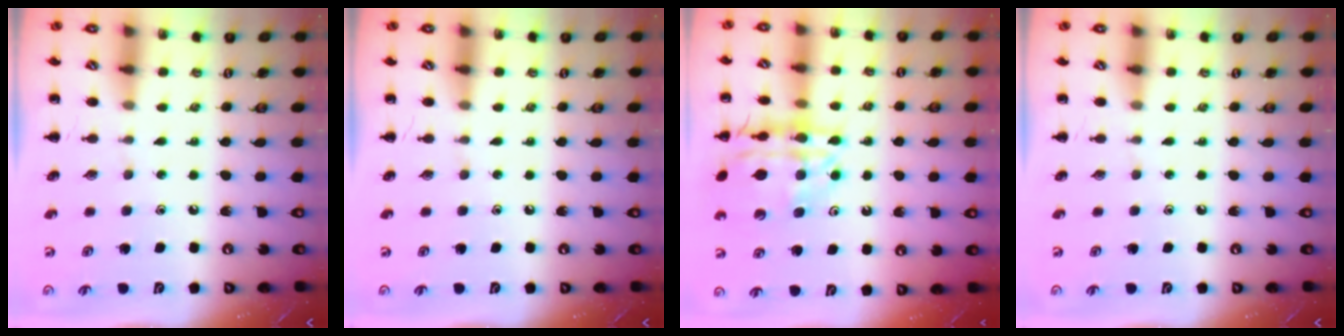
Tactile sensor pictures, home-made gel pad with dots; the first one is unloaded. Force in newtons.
{"total": 0.0}
{"total": 17.7, "press": 17.5, "slide": 2.1}
{"total": 0.0}